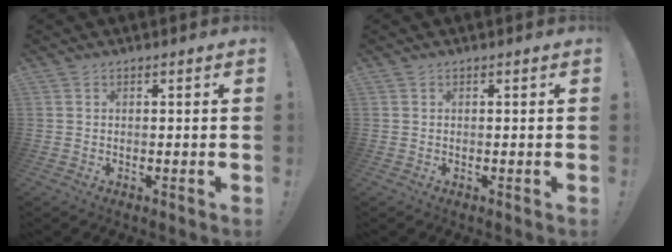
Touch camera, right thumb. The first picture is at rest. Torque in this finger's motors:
{"motor_torque": [0.00, 0.00, -0.03, 0.03, 0.01]}